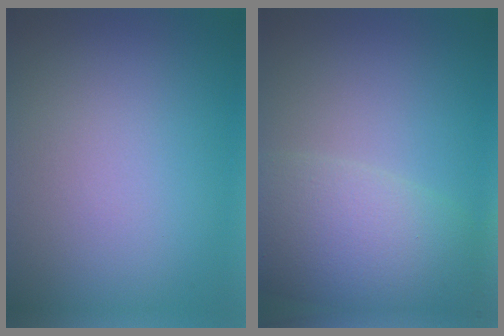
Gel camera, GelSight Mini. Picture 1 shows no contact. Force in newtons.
{"total": 8.3, "press": 8.3, "slide": 0.5}